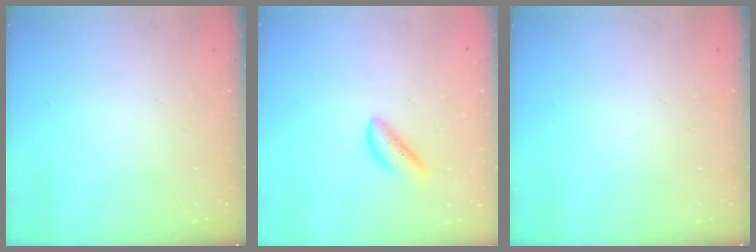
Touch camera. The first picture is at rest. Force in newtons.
{"total": 3.5, "press": 3.4, "slide": 0.5}
{"total": 0.0}